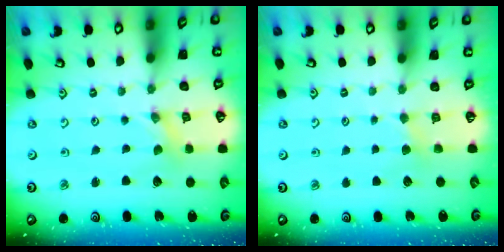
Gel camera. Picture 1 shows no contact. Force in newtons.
{"total": 2.8, "press": 2.8, "slide": 0.3}